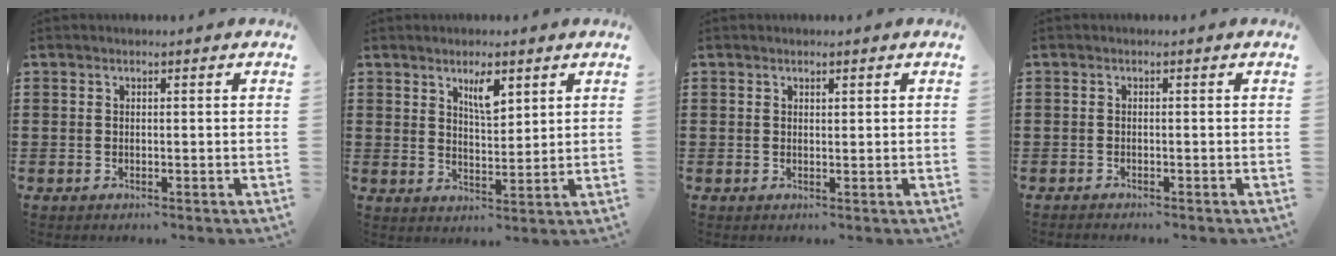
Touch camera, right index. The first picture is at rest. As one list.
[{"total": 4.5, "force": [2.7, 1.5, 3.3], "torque": [-0.057, -0.002, 0.043]}, {"total": 0.6, "force": [0.4, 0.3, 0.2], "torque": [-0.005, 0.002, 0.008]}, {"total": 0.6, "force": [-0.6, 0.0, 0.0], "torque": [-0.002, -0.002, -0.012]}]